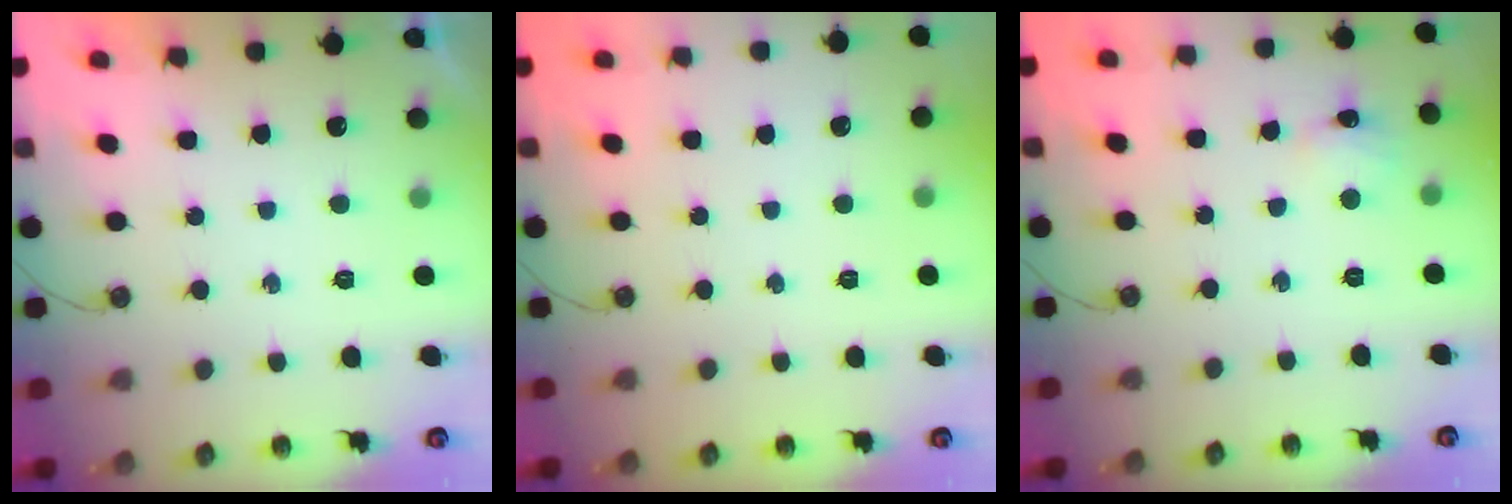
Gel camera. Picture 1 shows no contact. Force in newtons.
{"total": 0.0}
{"total": 4.4, "press": 4.4, "slide": 0.3}